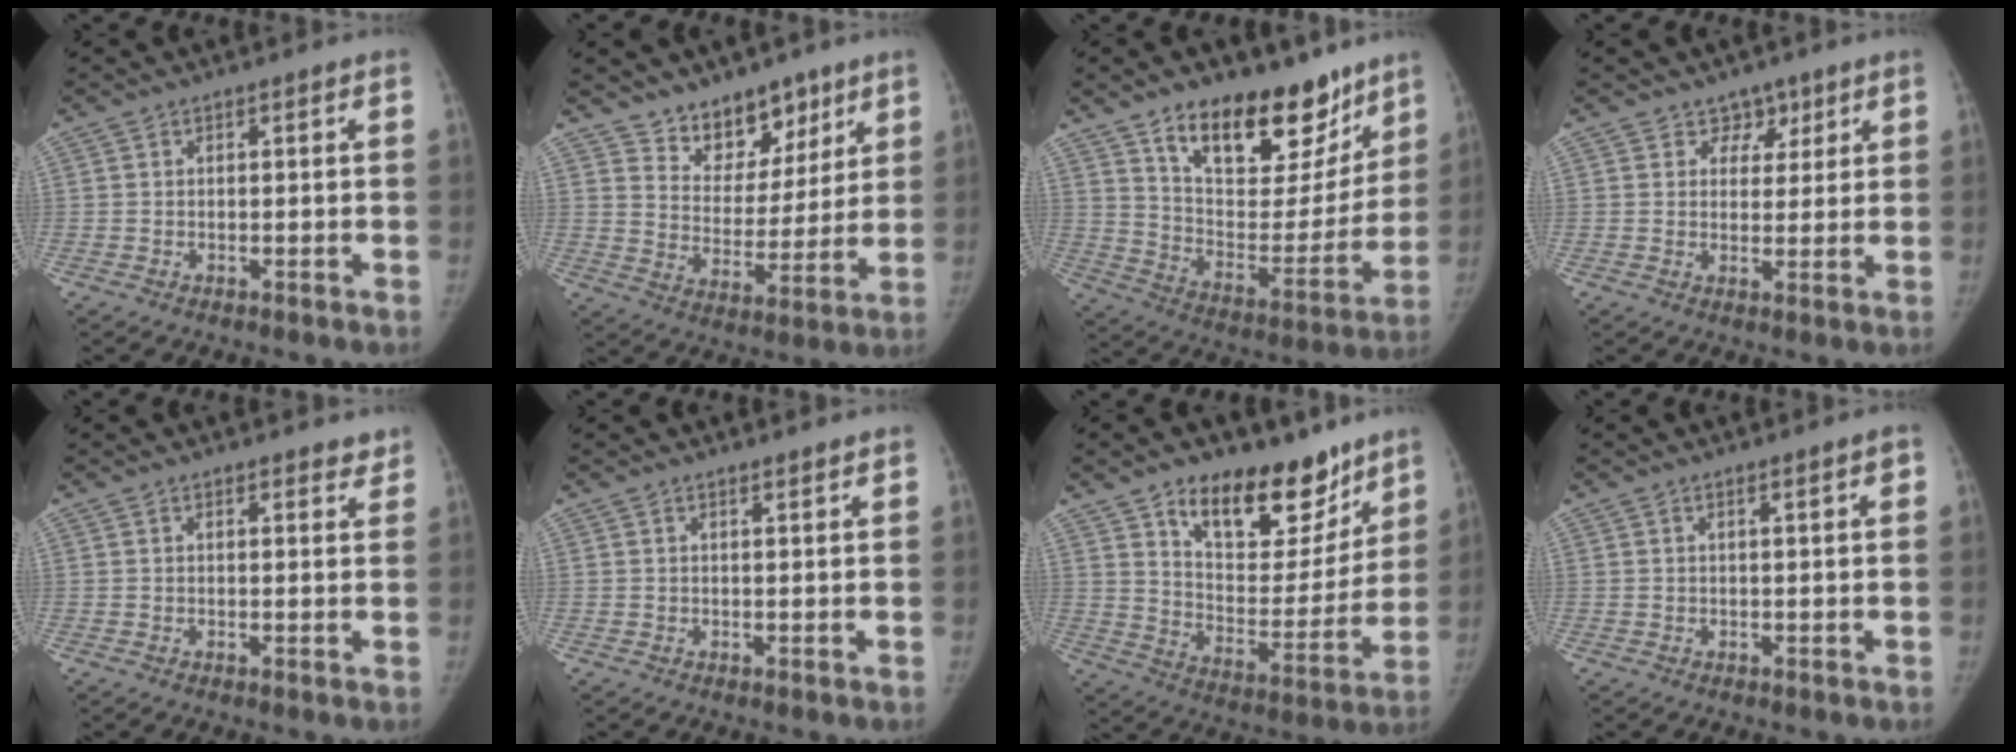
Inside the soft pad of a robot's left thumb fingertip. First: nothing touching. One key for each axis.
{"total": 11.6, "fx": 8.5, "fy": 6.8, "fz": 4.0, "tx": -0.013, "ty": -0.058, "tz": 0.148}
{"total": 23.7, "fx": 15.6, "fy": 11.9, "fz": 13.2, "tx": -0.142, "ty": -0.081, "tz": 0.248}
{"total": 3.9, "fx": 2.6, "fy": 2.9, "fz": 0.6, "tx": 0.022, "ty": -0.013, "tz": 0.037}
{"total": 3.1, "fx": 2.8, "fy": 1.0, "fz": 1.0, "tx": 0.012, "ty": -0.012, "tz": 0.026}
{"total": 1.3, "fx": 1.2, "fy": 0.1, "fz": 0.5, "tx": -0.003, "ty": -0.007, "tz": 0.021}
{"total": 20.8, "fx": 13.8, "fy": 10.7, "fz": 11.3, "tx": -0.107, "ty": -0.086, "tz": 0.217}
{"total": 1.9, "fx": 1.1, "fy": 0.1, "fz": 1.6, "tx": -0.024, "ty": -0.003, "tz": 0.015}